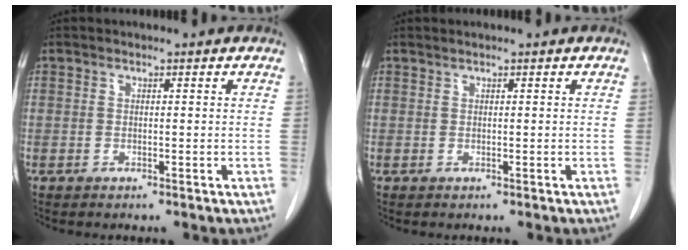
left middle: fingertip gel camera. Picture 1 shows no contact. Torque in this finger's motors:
{"motor_torque": [0.02, -0.46, -0.09, 0.00]}